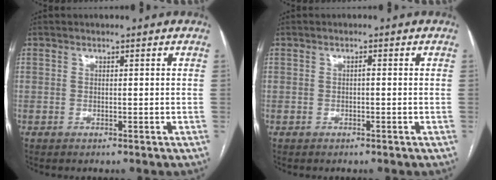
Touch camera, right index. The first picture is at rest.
{"total": 0.5, "force": [-0.1, 0.1, 0.5], "torque": [-0.009, 0.002, -0.002]}